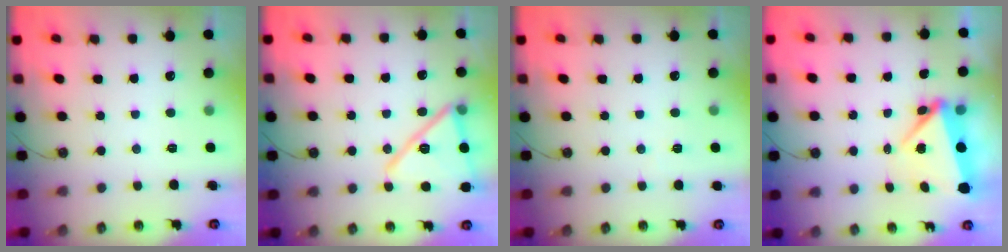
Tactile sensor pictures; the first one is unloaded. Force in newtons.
{"total": 16.4, "press": 14.0, "slide": 8.6}
{"total": 2.7, "press": 2.5, "slide": 1.1}
{"total": 5.4, "press": 5.4, "slide": 0.4}